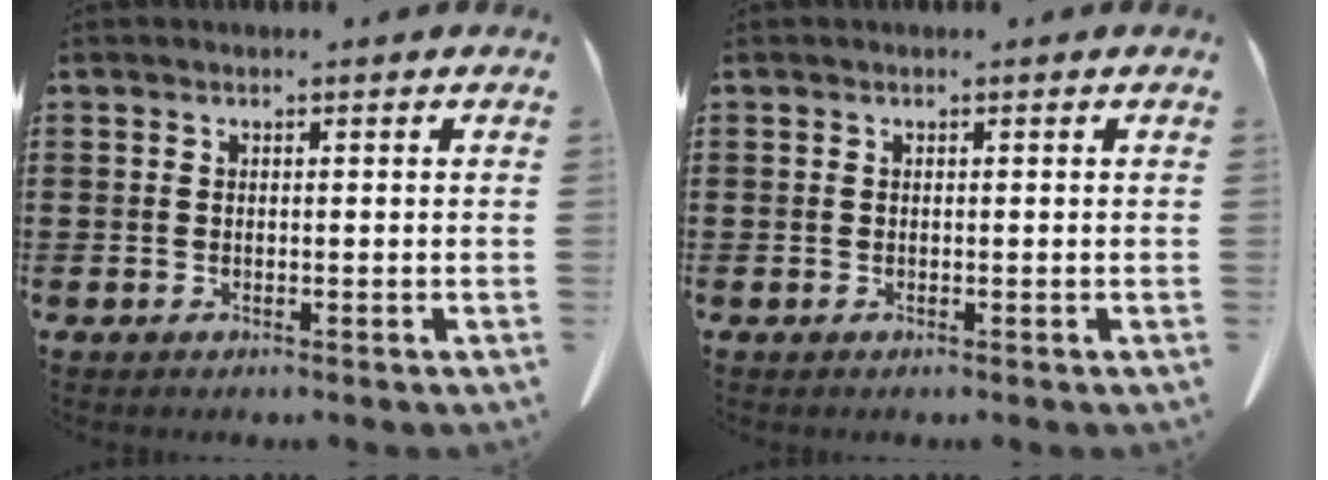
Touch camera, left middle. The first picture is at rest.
{"total": 0.0}